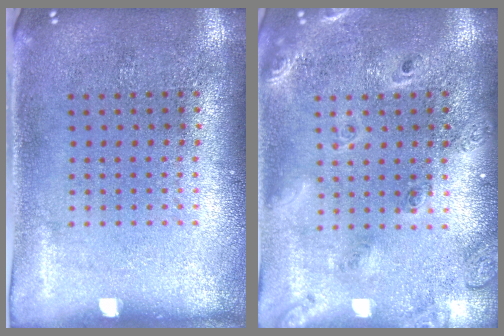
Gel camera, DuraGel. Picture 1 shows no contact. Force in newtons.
{"total": 2.0, "press": 1.7, "slide": 1.0}